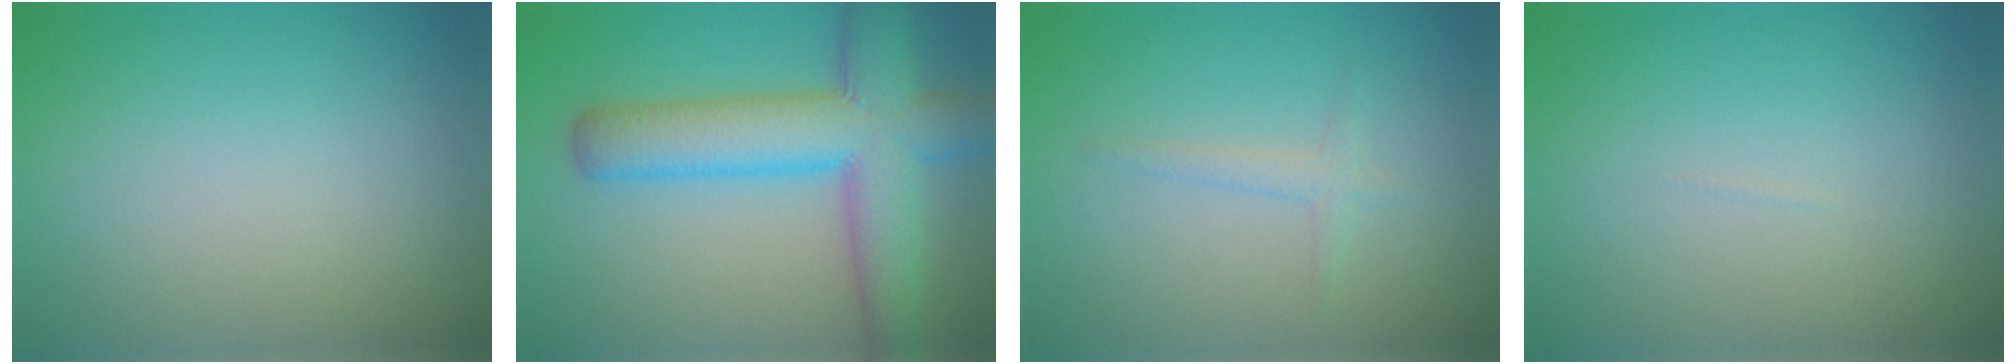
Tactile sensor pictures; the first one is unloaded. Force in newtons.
{"total": 8.9, "press": 8.9, "slide": 0.4}
{"total": 1.2, "press": 1.2, "slide": 0.1}
{"total": 0.0}